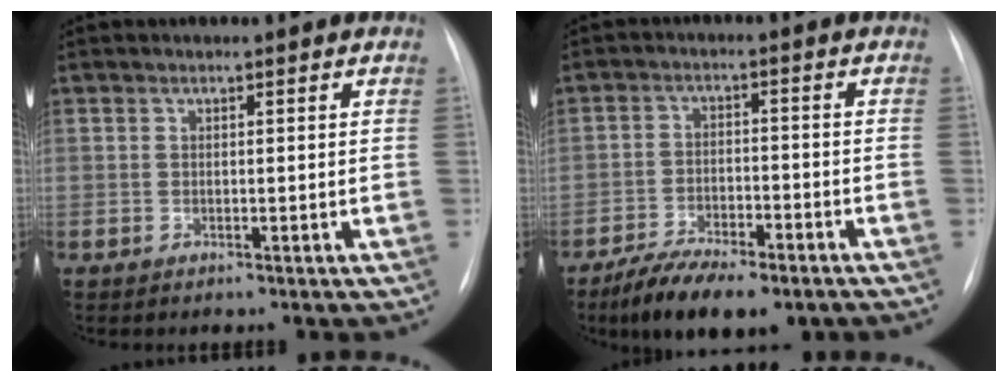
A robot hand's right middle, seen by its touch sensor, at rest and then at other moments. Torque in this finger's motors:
{"motor_torque": [0.67, -0.65, 0.16, 0.06]}